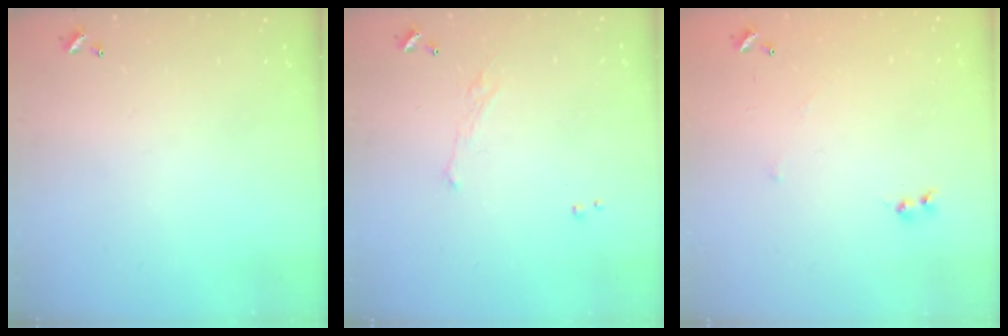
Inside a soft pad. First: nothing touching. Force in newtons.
{"total": 1.9, "press": 1.7, "slide": 0.8}
{"total": 6.1, "press": 6.1, "slide": 0.8}